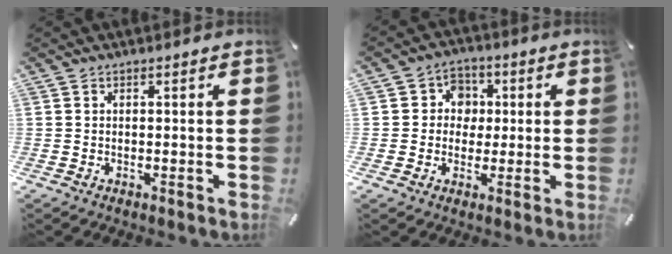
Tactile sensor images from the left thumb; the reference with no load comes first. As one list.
[{"total": 6.4, "force": [-0.2, 6.2, 1.4], "torque": [-0.020, 0.010, -0.009]}]